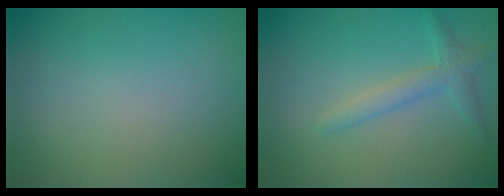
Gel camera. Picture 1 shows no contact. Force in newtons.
{"total": 2.2, "press": 2.2, "slide": 0.1}